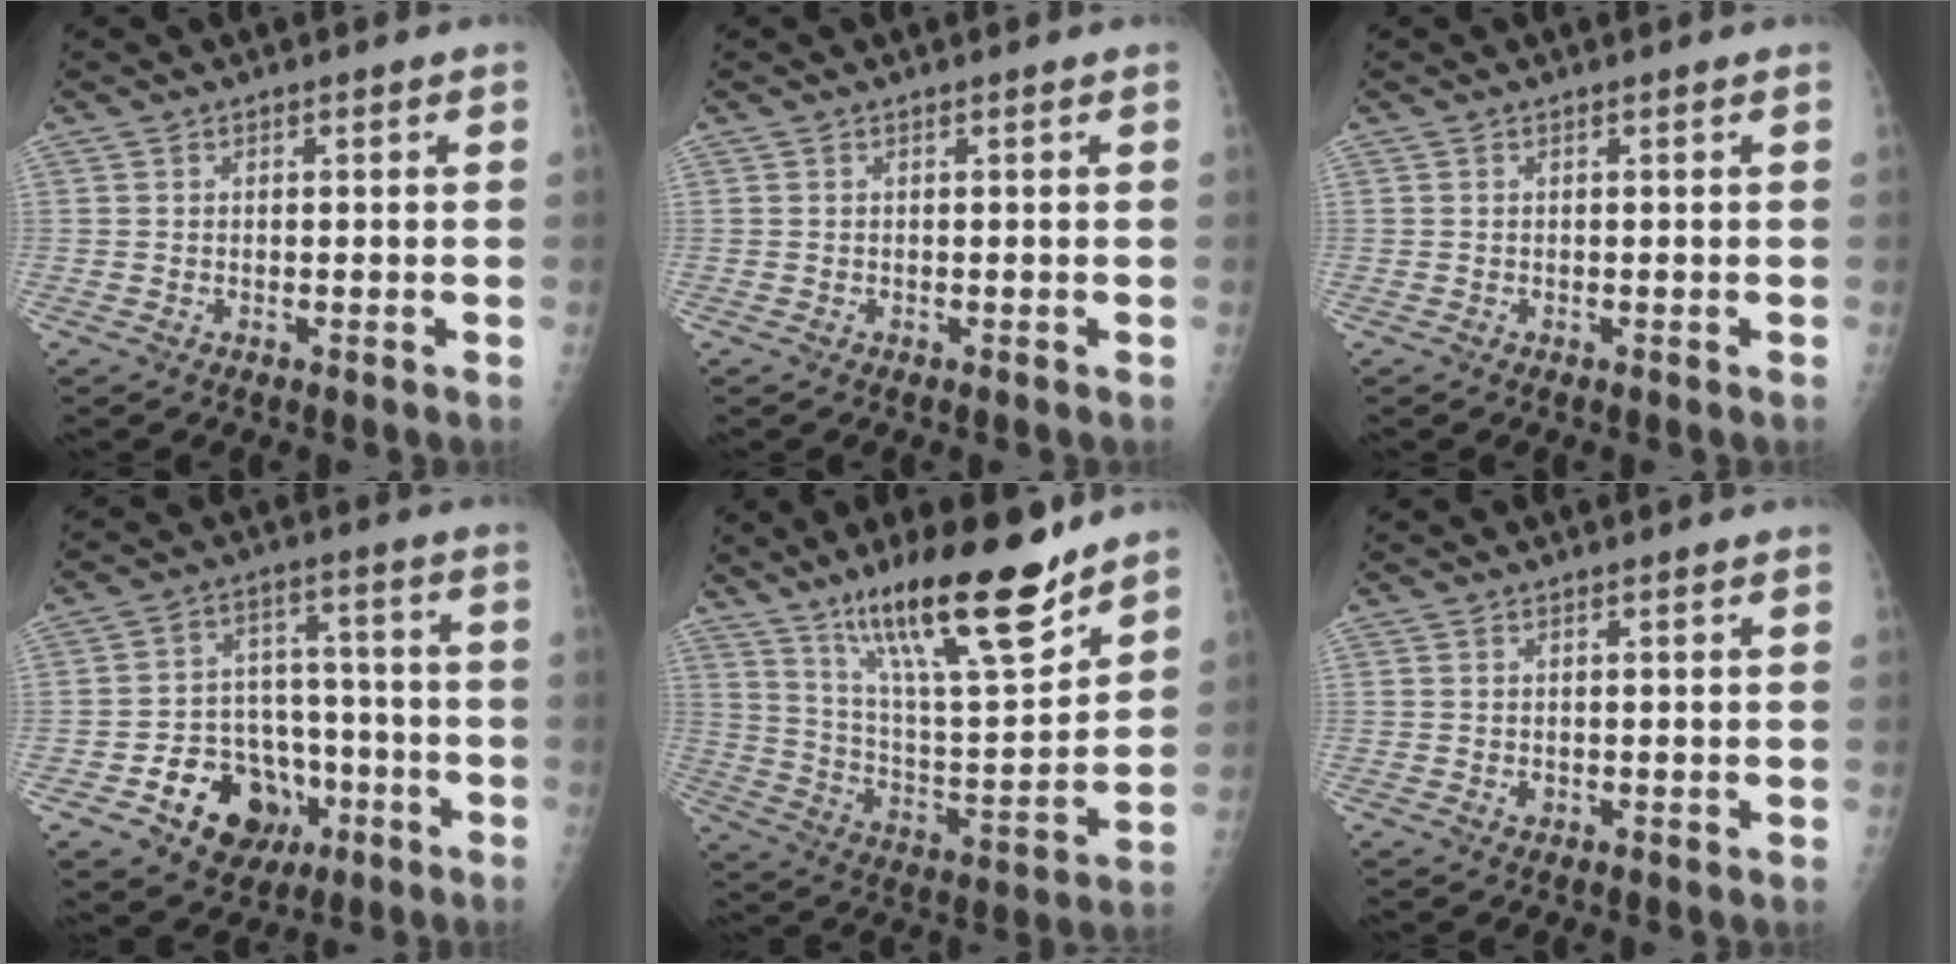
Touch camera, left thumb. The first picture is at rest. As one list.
[{"total": 0.0}, {"total": 0.0}, {"total": 14.8, "force": [-6.3, 11.1, 7.5], "torque": [-0.072, 0.043, -0.089]}, {"total": 22.1, "force": [15.5, 4.6, 15.0], "torque": [-0.226, -0.078, 0.267]}, {"total": 0.9, "force": [0.5, 0.5, 0.6], "torque": [-0.006, -0.003, 0.008]}]